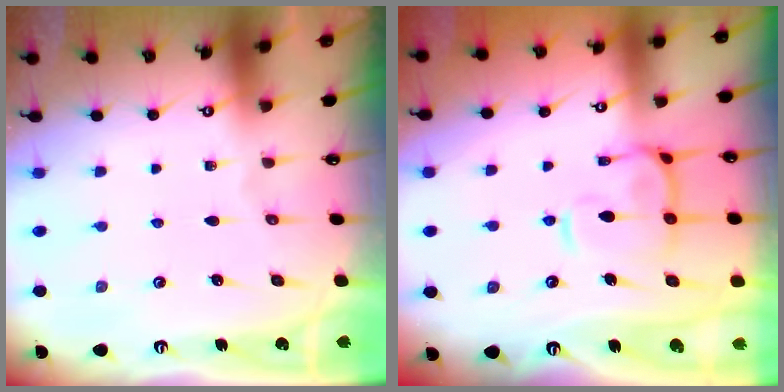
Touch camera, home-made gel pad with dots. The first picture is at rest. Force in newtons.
{"total": 7.7, "press": 7.6, "slide": 1.2}